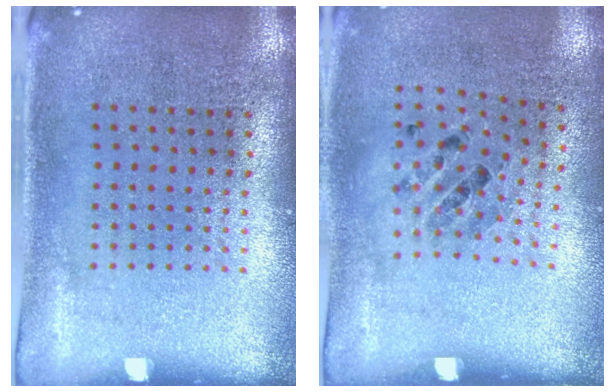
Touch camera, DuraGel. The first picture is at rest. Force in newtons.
{"total": 0.9, "press": 0.8, "slide": 0.5}